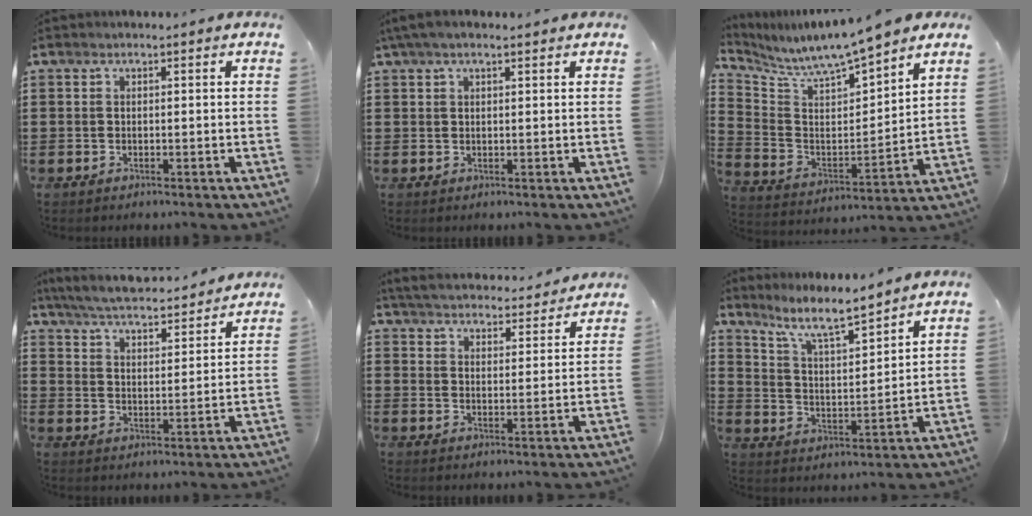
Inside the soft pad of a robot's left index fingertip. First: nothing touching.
{"total": 2.3, "force": [1.5, 0.6, 1.6], "torque": [-0.035, 0.005, 0.027]}
{"total": 6.8, "force": [6.5, 0.4, 1.7], "torque": [-0.068, -0.055, 0.108]}
{"total": 5.2, "force": [5.1, 0.0, 1.2], "torque": [-0.048, -0.034, 0.084]}
{"total": 4.7, "force": [4.7, 0.2, 0.3], "torque": [-0.030, -0.029, 0.080]}
{"total": 7.6, "force": [6.6, 0.8, 3.6], "torque": [-0.094, -0.032, 0.115]}